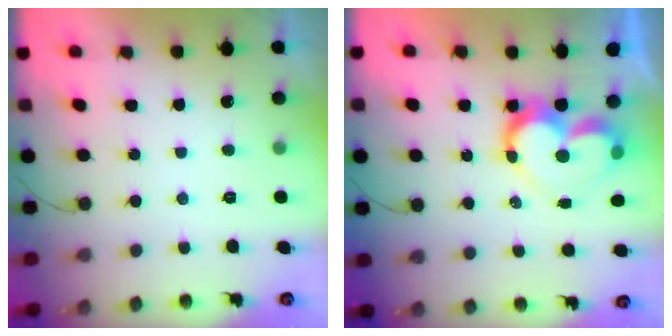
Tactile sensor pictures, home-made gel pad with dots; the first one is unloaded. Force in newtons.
{"total": 11.4, "press": 11.4, "slide": 1.1}